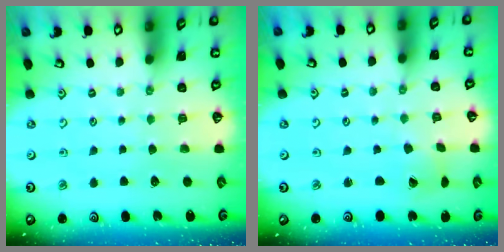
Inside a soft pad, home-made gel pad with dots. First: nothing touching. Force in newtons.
{"total": 1.2, "press": 1.2, "slide": 0.1}